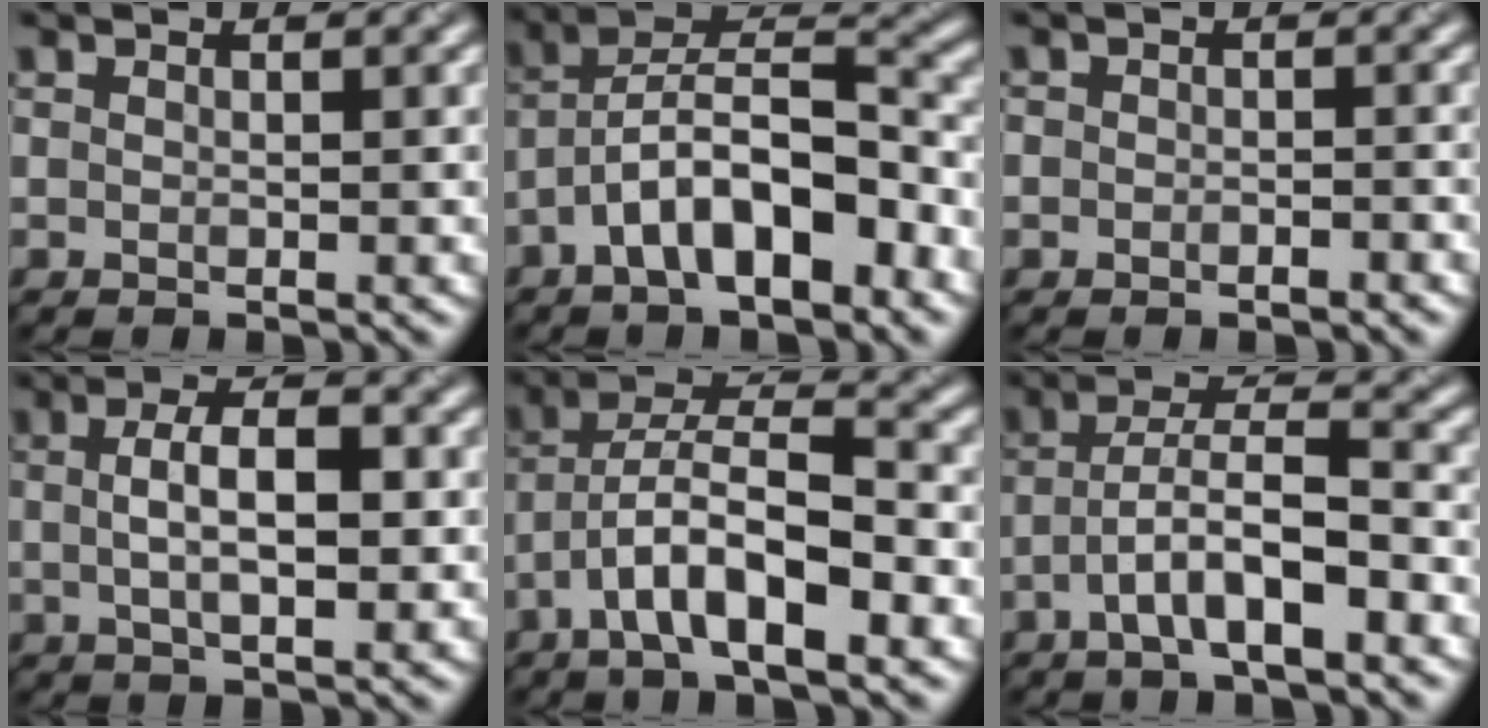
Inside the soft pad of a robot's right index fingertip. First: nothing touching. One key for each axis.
{"total": 8.4, "fx": -4.7, "fy": 2.8, "fz": 6.4, "tx": -0.109, "ty": 0.033, "tz": -0.075}
{"total": 1.2, "fx": -1.2, "fy": -0.1, "fz": -0.1, "tx": -0.005, "ty": 0.004, "tz": -0.009}
{"total": 4.4, "fx": -0.2, "fy": 1.2, "fz": 4.2, "tx": -0.074, "ty": 0.013, "tz": 0.005}
{"total": 7.8, "fx": -4.0, "fy": 2.2, "fz": 6.3, "tx": -0.112, "ty": 0.026, "tz": -0.064}
{"total": 5.9, "fx": -3.2, "fy": 1.3, "fz": 4.7, "tx": -0.088, "ty": 0.020, "tz": -0.045}